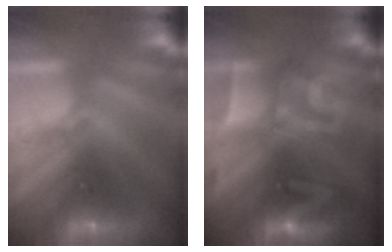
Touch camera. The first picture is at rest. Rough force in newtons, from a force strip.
{"total": 2.8}